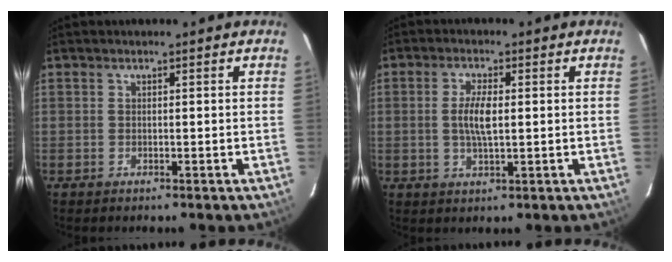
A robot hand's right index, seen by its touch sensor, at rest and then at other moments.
{"total": 5.0, "force": [0.2, 1.6, 4.7], "torque": [-0.091, 0.001, 0.005]}